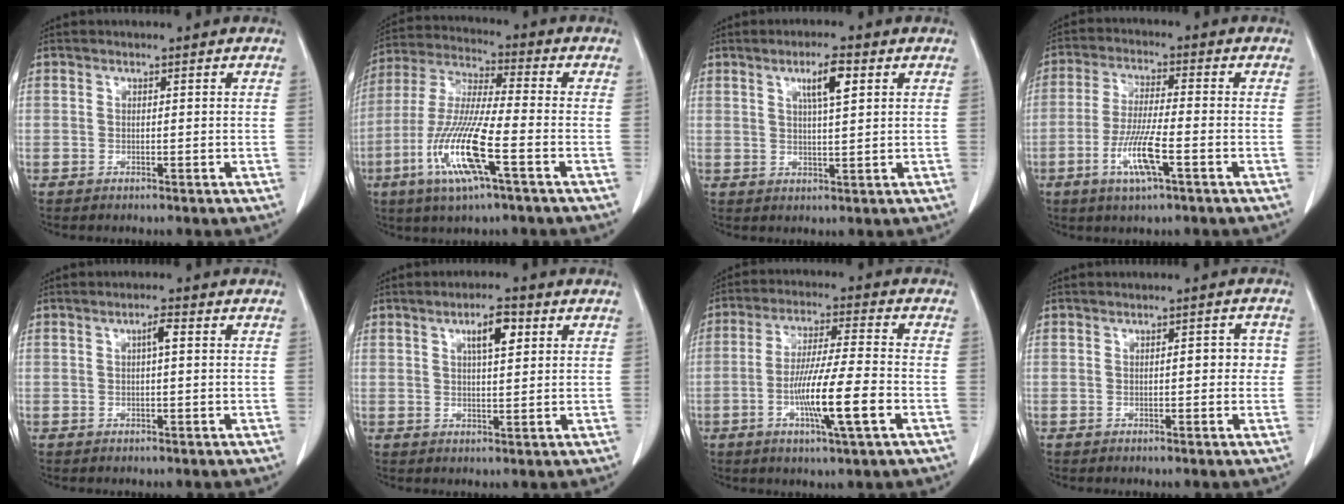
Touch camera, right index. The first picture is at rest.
{"total": 14.0, "force": [-5.4, 0.9, 12.9], "torque": [-0.272, -0.017, -0.106]}
{"total": 4.9, "force": [2.1, 0.5, 4.4], "torque": [-0.078, 0.003, 0.037]}
{"total": 8.2, "force": [-3.4, 0.6, 7.5], "torque": [-0.152, -0.010, -0.065]}
{"total": 1.9, "force": [0.3, 0.2, 1.8], "torque": [-0.033, 0.006, 0.006]}
{"total": 4.9, "force": [2.0, 1.2, 4.3], "torque": [-0.076, 0.007, 0.035]}
{"total": 11.3, "force": [-3.7, 0.1, 10.7], "torque": [-0.197, -0.013, -0.069]}
{"total": 3.0, "force": [0.0, 1.2, 2.7], "torque": [-0.033, 0.012, -0.001]}